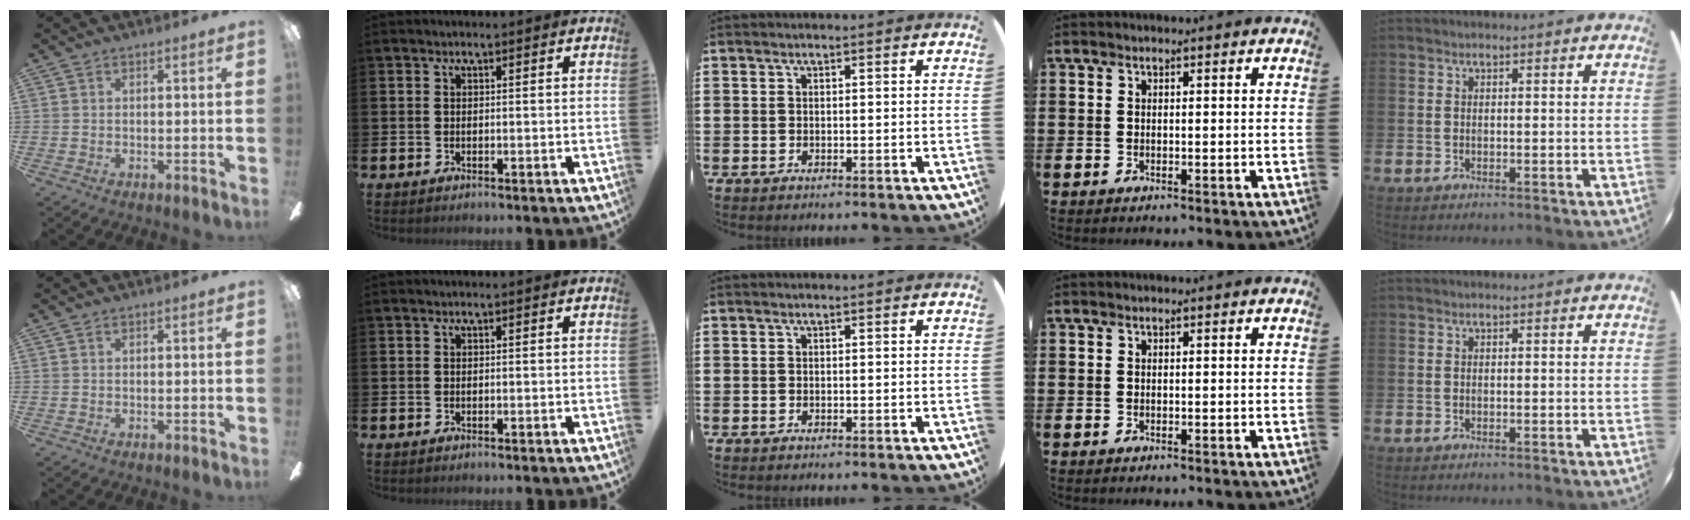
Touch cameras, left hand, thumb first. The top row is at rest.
{}